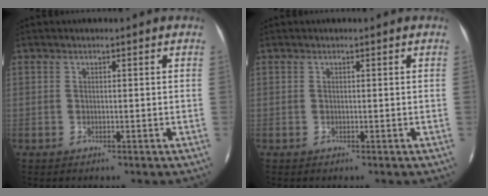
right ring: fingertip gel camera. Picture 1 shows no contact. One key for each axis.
{"total": 0.0}